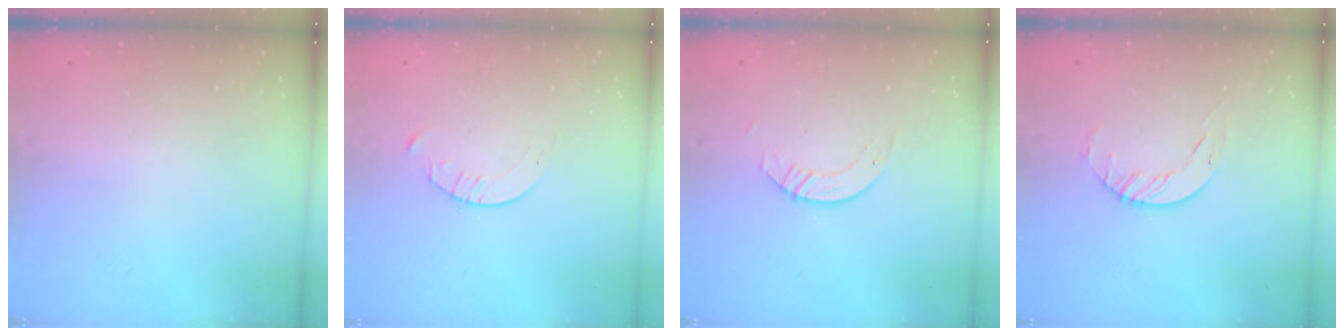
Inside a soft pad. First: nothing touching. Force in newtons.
{"total": 2.1, "press": 2.1, "slide": 0.3}
{"total": 2.2, "press": 2.2, "slide": 0.2}
{"total": 3.5, "press": 3.5, "slide": 0.4}